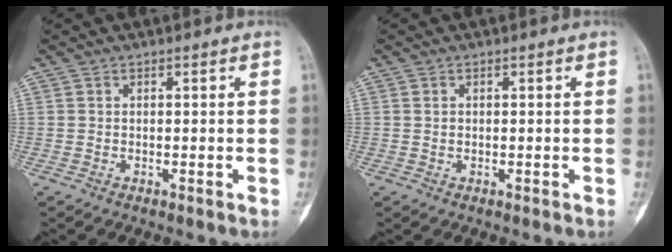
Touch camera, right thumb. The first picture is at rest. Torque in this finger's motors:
{"motor_torque": [0.11, -0.19, 0.18, 0.16, -0.07]}